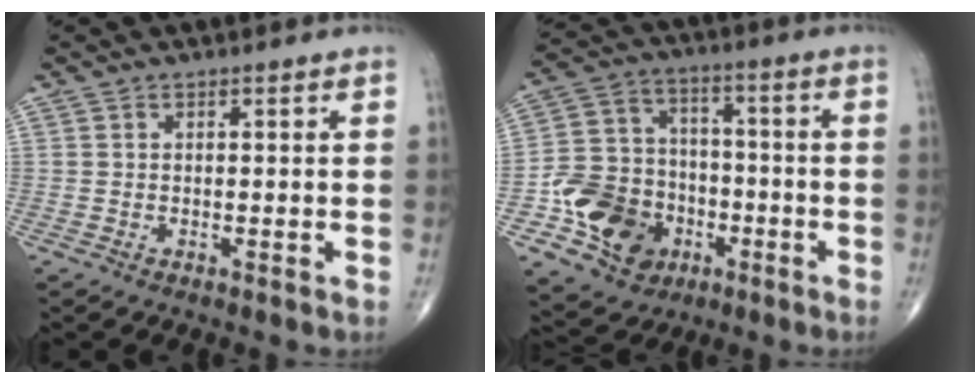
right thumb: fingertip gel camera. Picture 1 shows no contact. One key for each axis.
{"total": 15.9, "fx": -6.0, "fy": 12.7, "fz": 7.4, "tx": -0.101, "ty": 0.047, "tz": -0.100}